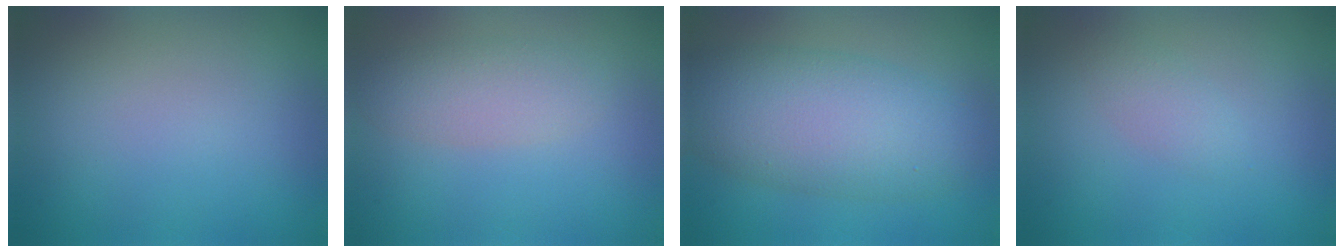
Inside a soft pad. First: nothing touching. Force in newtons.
{"total": 2.8, "press": 2.8, "slide": 0.3}
{"total": 8.1, "press": 8.1, "slide": 0.2}
{"total": 1.5, "press": 1.5, "slide": 0.1}